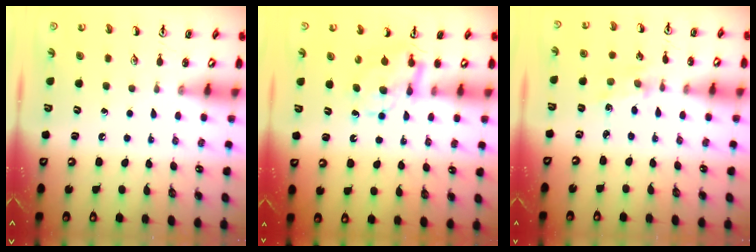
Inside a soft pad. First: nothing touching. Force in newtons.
{"total": 6.6, "press": 6.6, "slide": 0.3}
{"total": 1.3, "press": 1.3, "slide": 0.2}